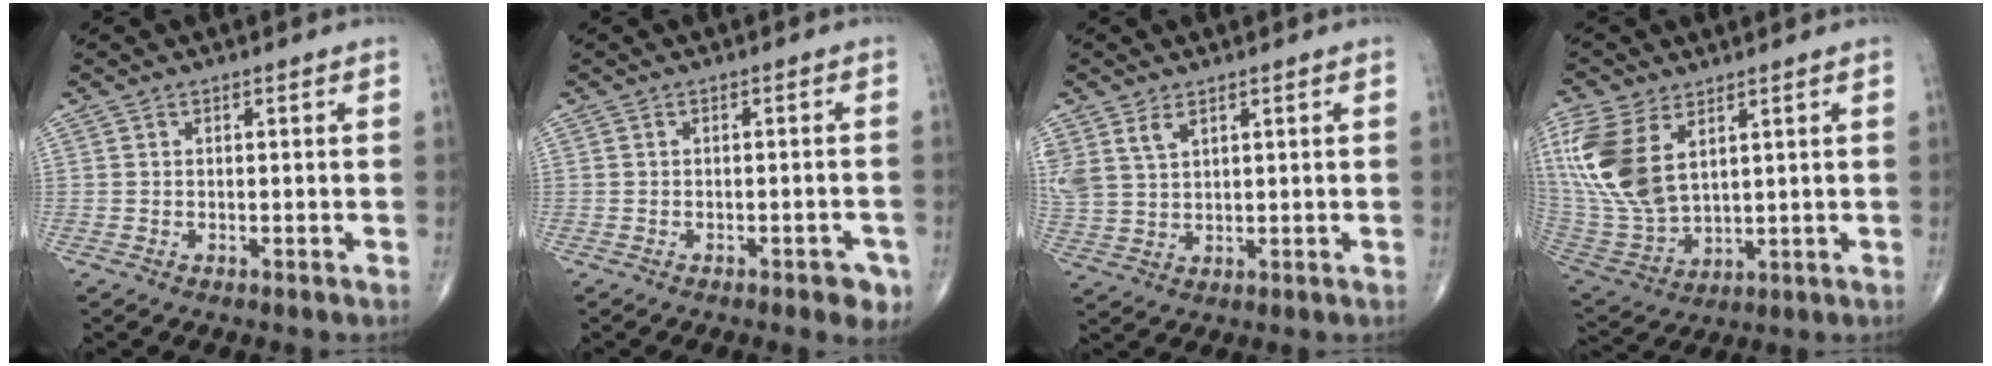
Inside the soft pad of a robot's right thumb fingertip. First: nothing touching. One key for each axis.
{"total": 4.1, "fx": -2.4, "fy": 1.6, "fz": 2.9, "tx": -0.021, "ty": 0.009, "tz": -0.027}
{"total": 6.2, "fx": 3.4, "fy": 3.7, "fz": 3.7, "tx": -0.079, "ty": -0.005, "tz": 0.081}
{"total": 16.7, "fx": 6.2, "fy": 9.6, "fz": 12.2, "tx": -0.270, "ty": -0.023, "tz": 0.135}